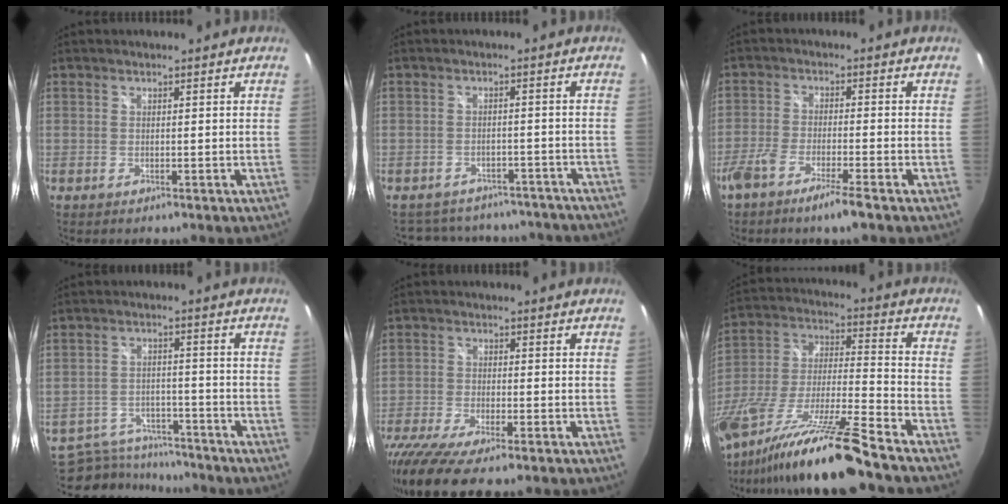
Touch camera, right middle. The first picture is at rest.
{"total": 17.7, "force": [-15.0, 7.5, 5.8], "torque": [-0.119, 0.021, -0.179]}
{"total": 6.7, "force": [-4.9, 0.1, 4.6], "torque": [-0.104, -0.007, -0.093]}
{"total": 12.4, "force": [-11.0, 4.5, 3.4], "torque": [-0.092, 0.001, -0.163]}
{"total": 14.9, "force": [-11.2, 3.2, 9.3], "torque": [-0.206, -0.065, -0.195]}
{"total": 23.6, "force": [-17.7, 0.0, 15.6], "torque": [-0.277, -0.051, -0.314]}